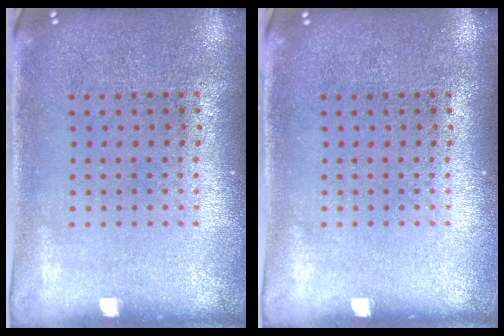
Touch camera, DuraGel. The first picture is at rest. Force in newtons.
{"total": 0.0}